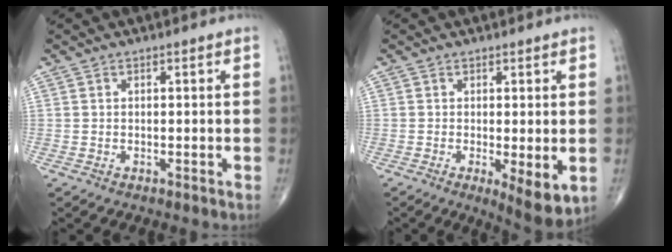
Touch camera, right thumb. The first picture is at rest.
{"total": 6.6, "force": [-1.2, 1.8, 6.2], "torque": [-0.091, -0.022, -0.016]}